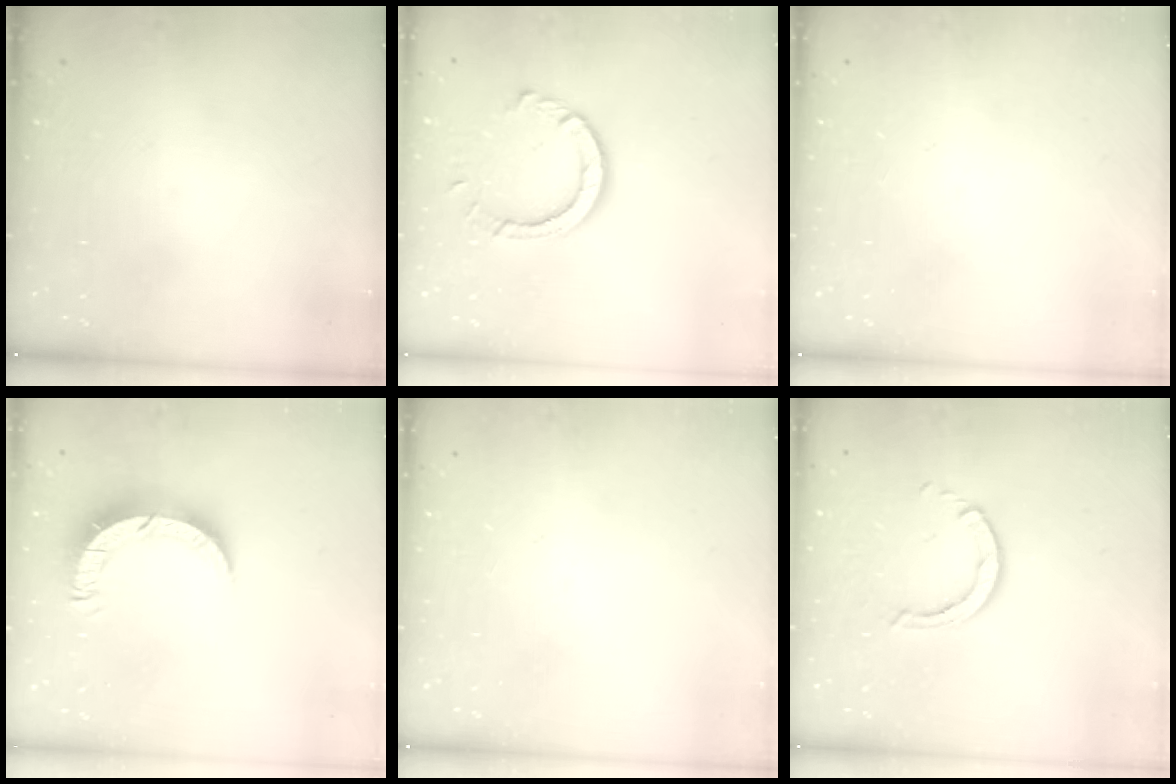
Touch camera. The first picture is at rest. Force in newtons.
{"total": 7.8, "press": 7.7, "slide": 0.7}
{"total": 0.0}
{"total": 9.4, "press": 9.4, "slide": 0.7}
{"total": 0.0}
{"total": 3.4, "press": 3.4, "slide": 0.5}